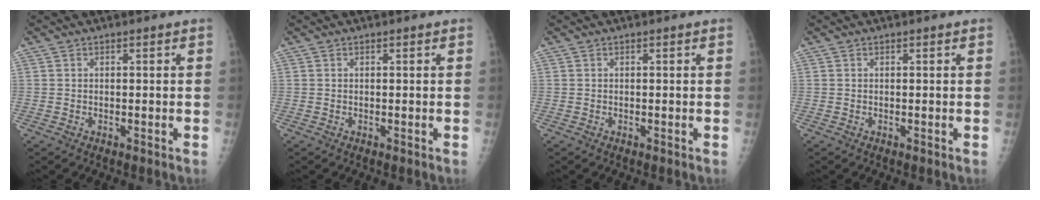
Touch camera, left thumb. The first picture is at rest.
{"total": 0.0}
{"total": 0.0}
{"total": 0.0}